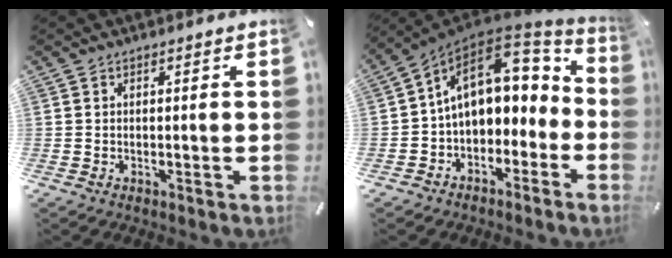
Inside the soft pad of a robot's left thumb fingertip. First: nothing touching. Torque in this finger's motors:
{"motor_torque": [0.05, 1.78, 0.77, -0.23, 0.24]}